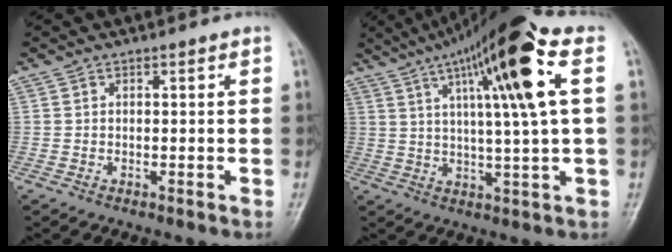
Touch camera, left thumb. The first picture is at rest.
{"total": 17.8, "force": [6.2, 1.9, 16.6], "torque": [-0.278, 0.007, 0.095]}